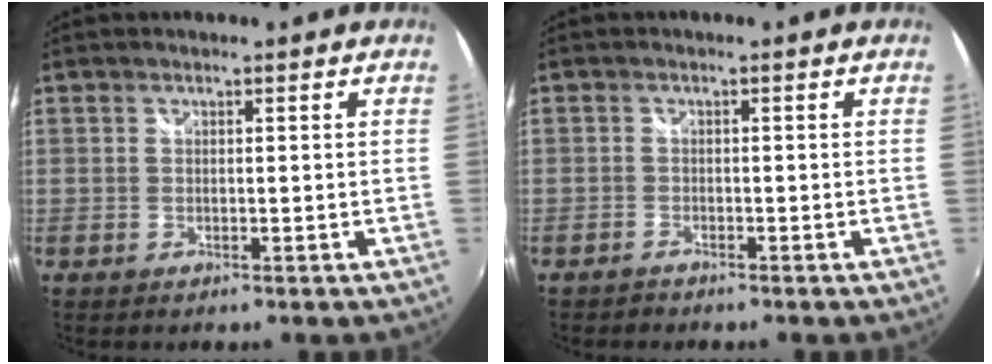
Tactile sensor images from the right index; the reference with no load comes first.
{"total": 1.4, "force": [-1.3, 0.7, 0.1], "torque": [-0.009, 0.001, -0.025]}